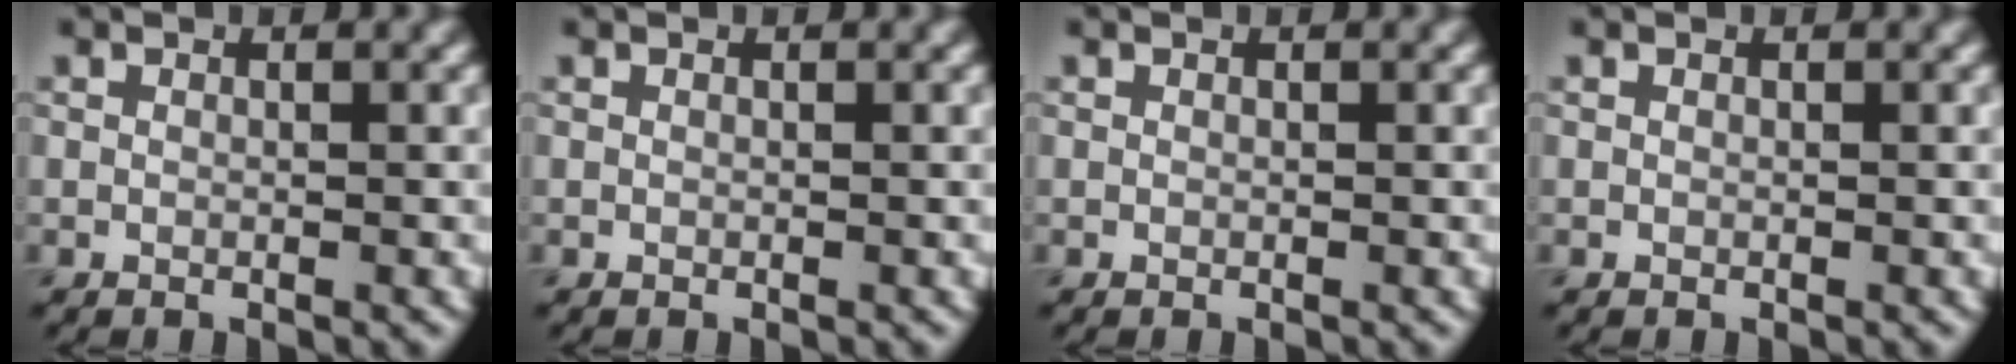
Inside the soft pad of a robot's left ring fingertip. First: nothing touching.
{"total": 0.0}
{"total": 0.0}
{"total": 0.0}